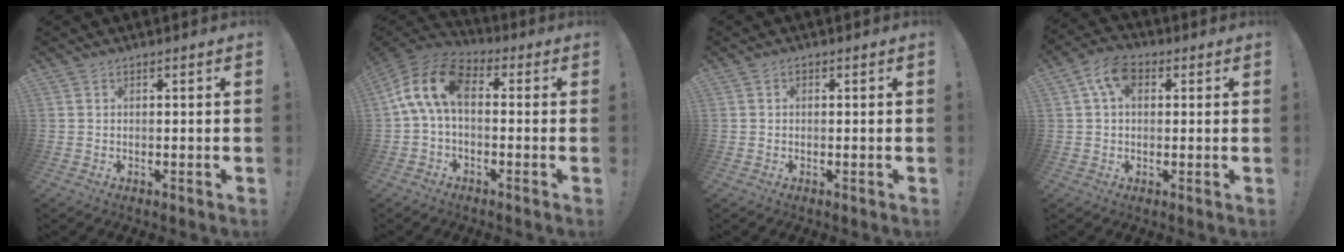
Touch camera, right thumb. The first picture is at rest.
{"total": 12.6, "force": [1.9, 6.6, 10.6], "torque": [-0.212, 0.014, 0.037]}
{"total": 0.6, "force": [-0.3, 0.5, 0.3], "torque": [-0.005, 0.003, -0.005]}
{"total": 7.8, "force": [2.7, 4.7, 5.6], "torque": [-0.095, 0.004, 0.053]}